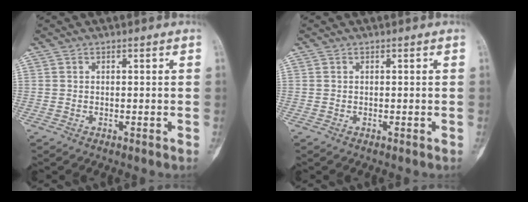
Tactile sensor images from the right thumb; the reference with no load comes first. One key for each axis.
{"total": 0.0}